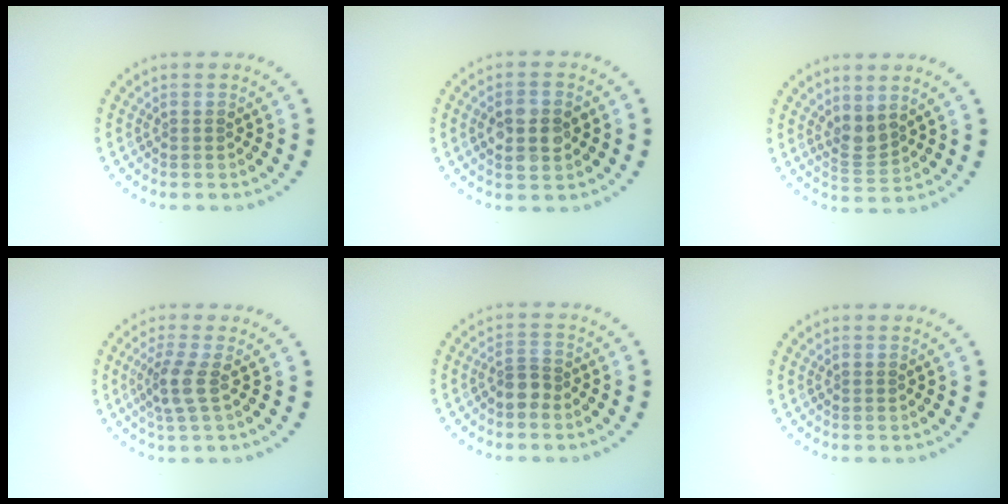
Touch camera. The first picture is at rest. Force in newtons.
{"total": 3.8, "press": 3.8, "slide": 0.1}
{"total": 2.2, "press": 1.8, "slide": 1.3}
{"total": 2.6, "press": 1.9, "slide": 1.7}
{"total": 1.5, "press": 1.2, "slide": 0.9}
{"total": 0.0}